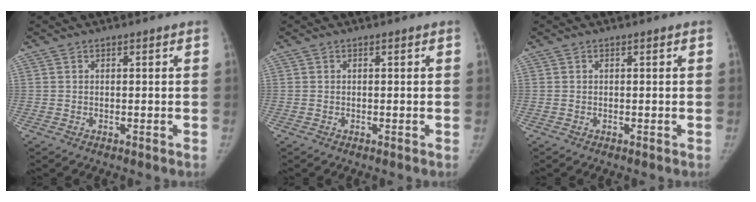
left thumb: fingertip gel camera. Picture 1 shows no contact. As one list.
[{"total": 0.0}, {"total": 0.0}]